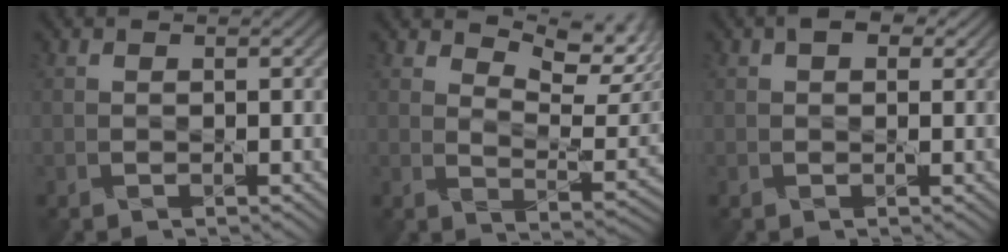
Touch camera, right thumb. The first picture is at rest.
{"total": 8.5, "force": [6.4, 2.5, 4.9], "torque": [-0.090, 0.003, 0.105]}
{"total": 1.9, "force": [1.0, 1.2, 1.1], "torque": [-0.012, 0.002, 0.010]}